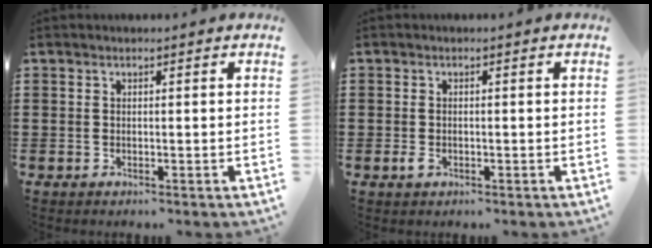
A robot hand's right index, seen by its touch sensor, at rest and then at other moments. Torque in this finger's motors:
{"motor_torque": [0.92, 0.85, 0.02, 0.00]}